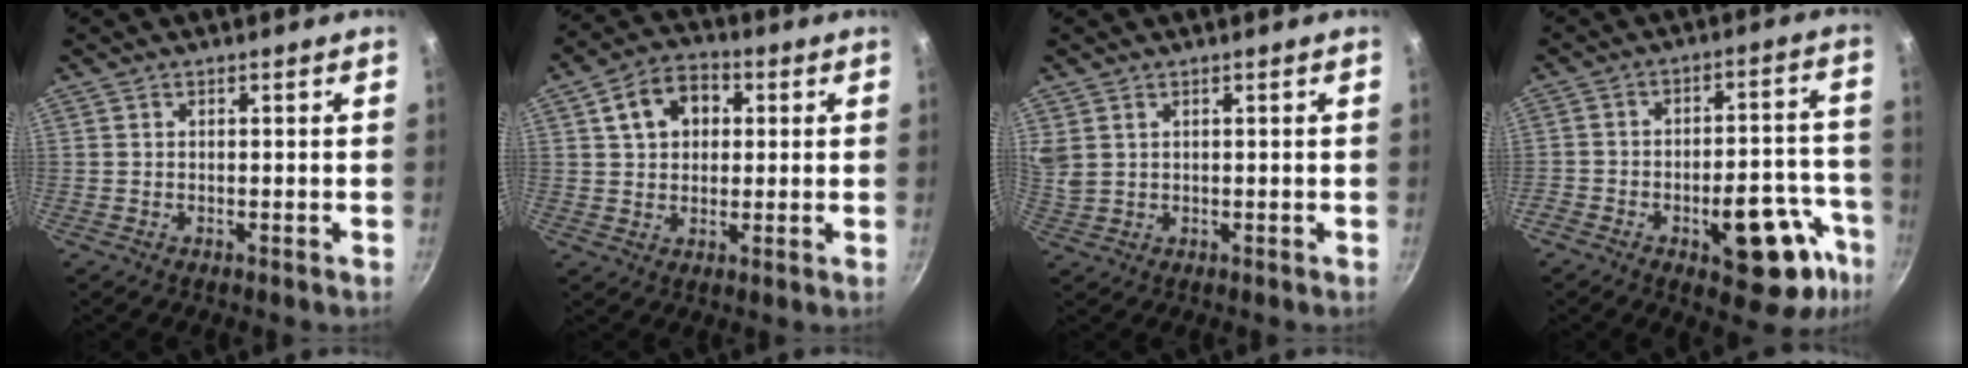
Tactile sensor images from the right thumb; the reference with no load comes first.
{"total": 9.4, "force": [2.6, 7.0, 5.8], "torque": [-0.070, 0.014, 0.034]}
{"total": 4.3, "force": [2.1, 3.0, 2.3], "torque": [-0.042, 0.001, 0.049]}
{"total": 18.0, "force": [-8.8, 8.3, 13.3], "torque": [-0.110, 0.051, -0.113]}